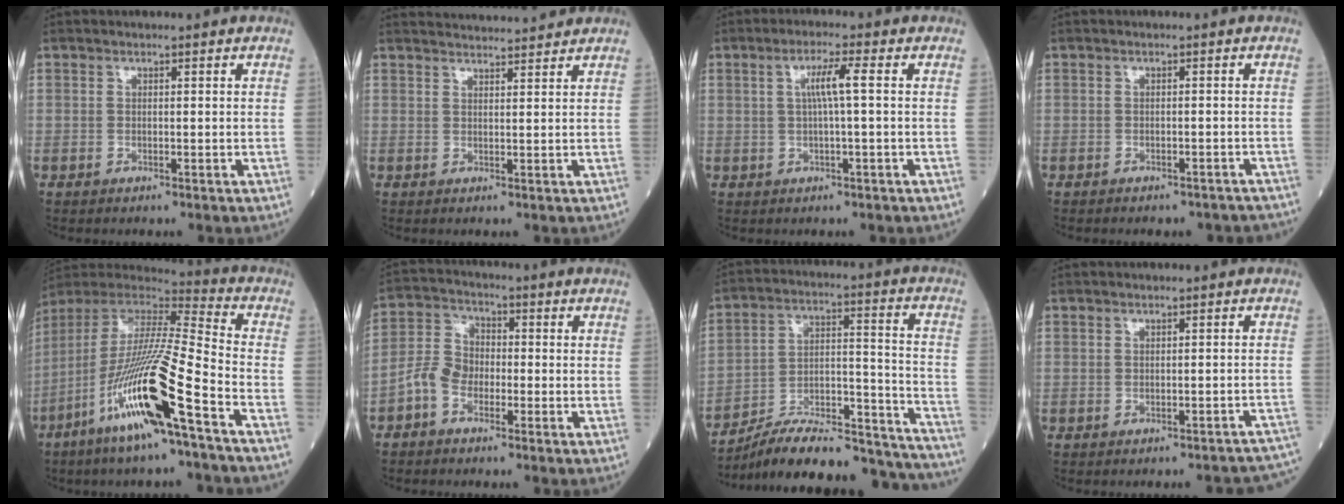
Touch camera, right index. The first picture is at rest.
{"total": 8.0, "force": [7.9, 0.0, 1.4], "torque": [-0.022, 0.023, 0.105]}
{"total": 4.0, "force": [0.5, -0.3, 4.0], "torque": [-0.075, 0.008, 0.010]}
{"total": 7.4, "force": [-6.6, 2.6, 1.9], "torque": [-0.019, 0.000, -0.068]}
{"total": 20.0, "force": [-9.4, 0.7, 17.6], "torque": [-0.376, -0.043, -0.186]}
{"total": 5.6, "force": [-2.6, 3.7, 3.3], "torque": [-0.074, 0.020, -0.061]}
{"total": 27.2, "force": [-25.2, 4.0, 9.2], "torque": [-0.103, 0.030, -0.366]}
{"total": 8.4, "force": [-8.1, 1.5, 1.9], "torque": [0.000, 0.008, -0.077]}